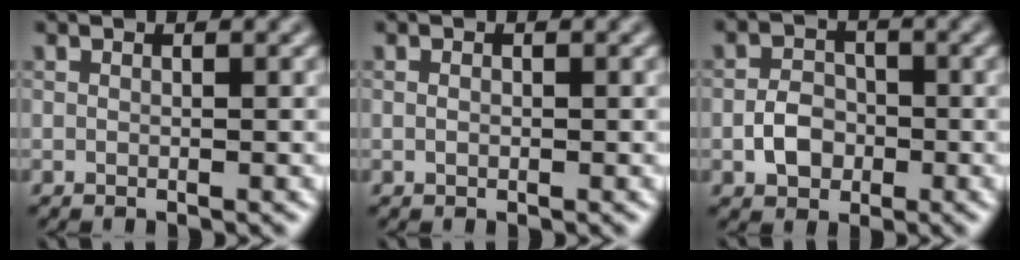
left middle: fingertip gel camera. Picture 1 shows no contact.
{"total": 0.6, "force": [0.0, 0.4, 0.4], "torque": [-0.008, 0.000, 0.000]}
{"total": 2.9, "force": [-1.0, 2.2, 1.5], "torque": [-0.023, 0.003, -0.022]}